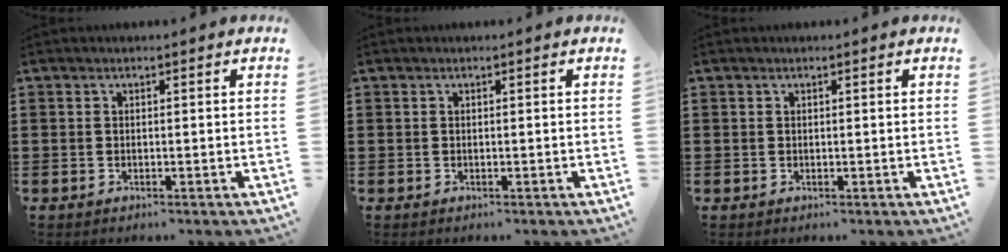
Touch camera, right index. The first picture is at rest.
{"total": 0.0}
{"total": 0.0}